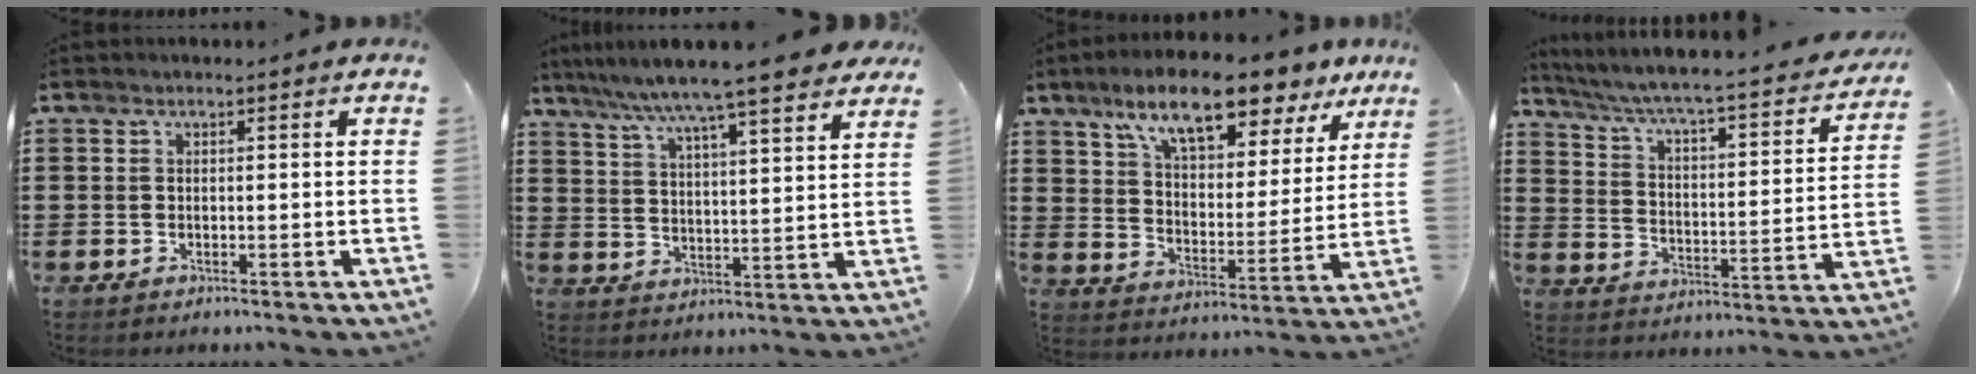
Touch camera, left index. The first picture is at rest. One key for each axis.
{"total": 7.8, "fx": 6.8, "fy": -0.5, "fz": 3.7, "tx": -0.099, "ty": -0.036, "tz": 0.112}
{"total": 11.1, "fx": 8.8, "fy": 2.5, "fz": 6.3, "tx": -0.130, "ty": -0.032, "tz": 0.149}
{"total": 3.8, "fx": 3.0, "fy": -0.2, "fz": 2.3, "tx": -0.064, "ty": -0.040, "tz": 0.037}